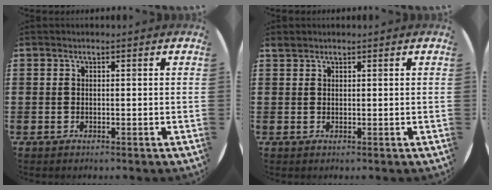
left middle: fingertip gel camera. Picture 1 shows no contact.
{"total": 0.8, "force": [0.7, 0.2, -0.1], "torque": [0.001, 0.002, 0.015]}